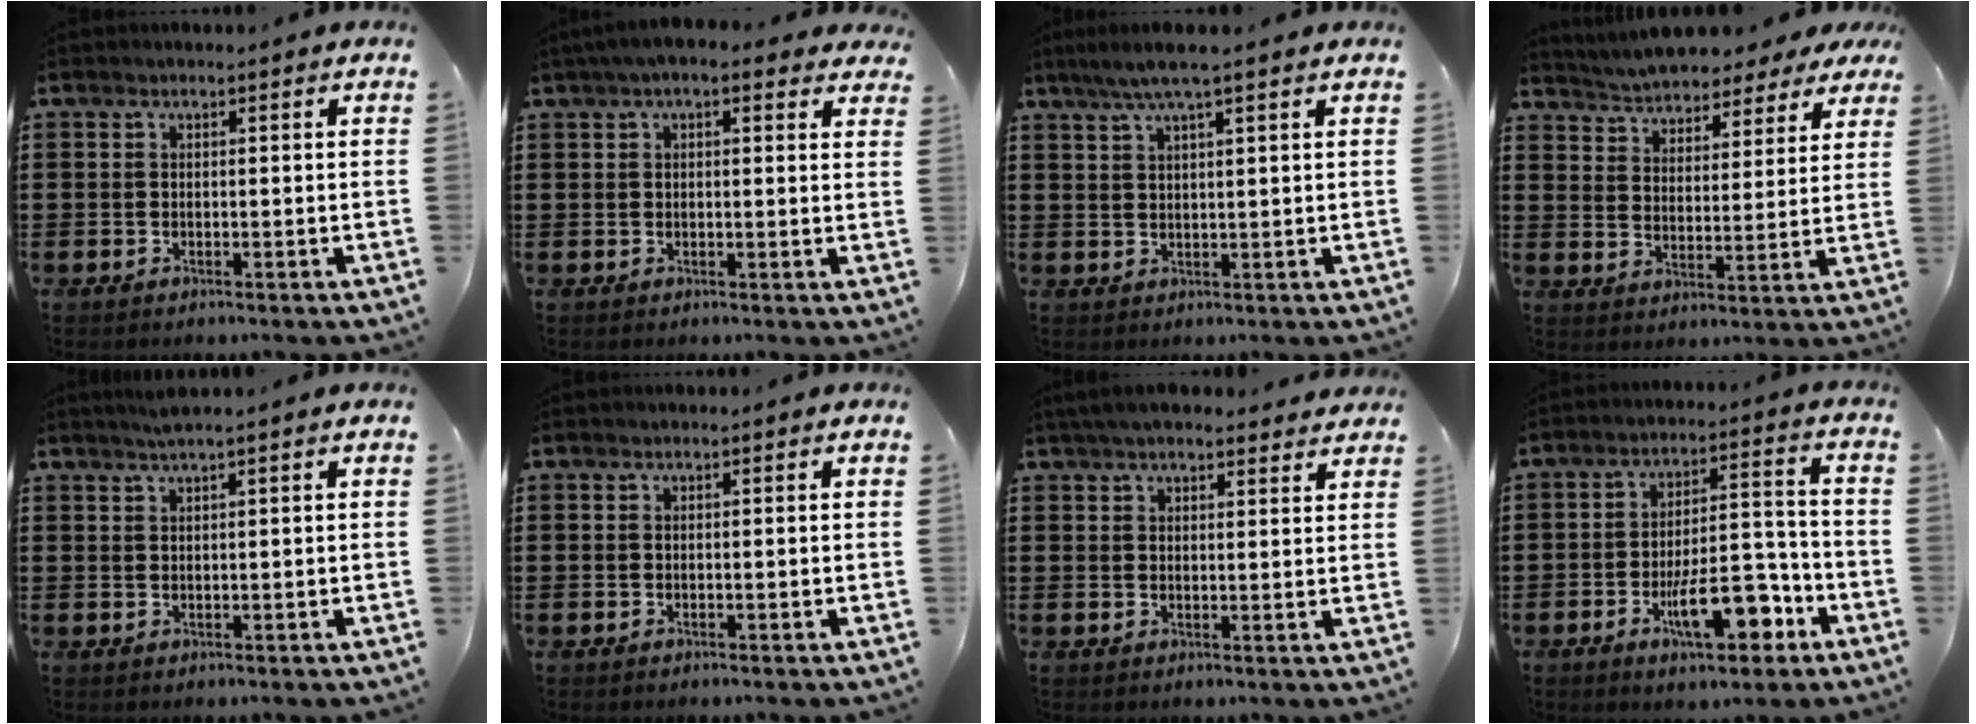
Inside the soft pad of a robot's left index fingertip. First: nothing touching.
{"total": 3.2, "force": [2.1, 1.2, 2.2], "torque": [-0.048, 0.006, 0.037]}
{"total": 4.3, "force": [3.0, 0.0, 3.1], "torque": [-0.066, 0.000, 0.053]}
{"total": 4.6, "force": [4.6, 0.5, 0.4], "torque": [-0.035, -0.029, 0.077]}
{"total": 1.5, "force": [1.0, -0.3, 1.1], "torque": [-0.021, -0.001, 0.019]}
{"total": 0.0}
{"total": 4.1, "force": [3.7, 1.0, 1.5], "torque": [-0.039, -0.003, 0.070]}
{"total": 11.7, "force": [-5.2, 4.5, 9.5], "torque": [-0.155, 0.011, -0.086]}